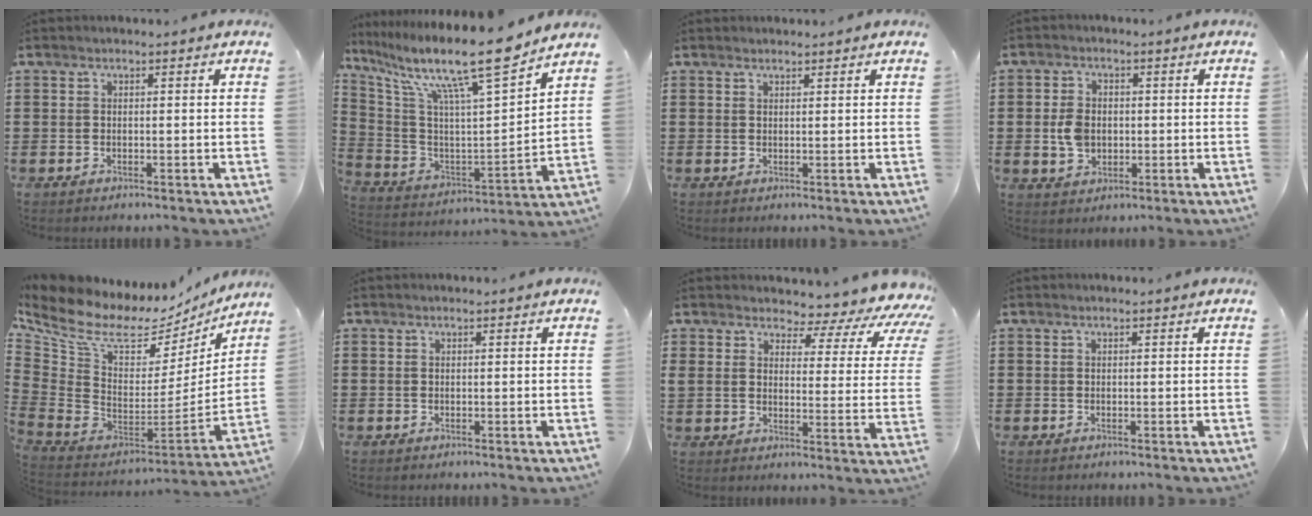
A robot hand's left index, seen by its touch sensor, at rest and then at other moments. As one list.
[{"total": 14.6, "force": [11.0, 1.5, 9.5], "torque": [-0.191, -0.073, 0.172]}, {"total": 0.8, "force": [0.8, 0.2, 0.1], "torque": [-0.003, 0.000, 0.015]}, {"total": 4.7, "force": [-0.2, 3.5, 3.0], "torque": [-0.079, 0.007, -0.010]}, {"total": 10.0, "force": [7.2, 4.4, 5.4], "torque": [-0.165, -0.068, 0.116]}, {"total": 0.0}, {"total": 5.0, "force": [3.7, 2.0, 2.6], "torque": [-0.062, -0.022, 0.057]}, {"total": 0.0}]